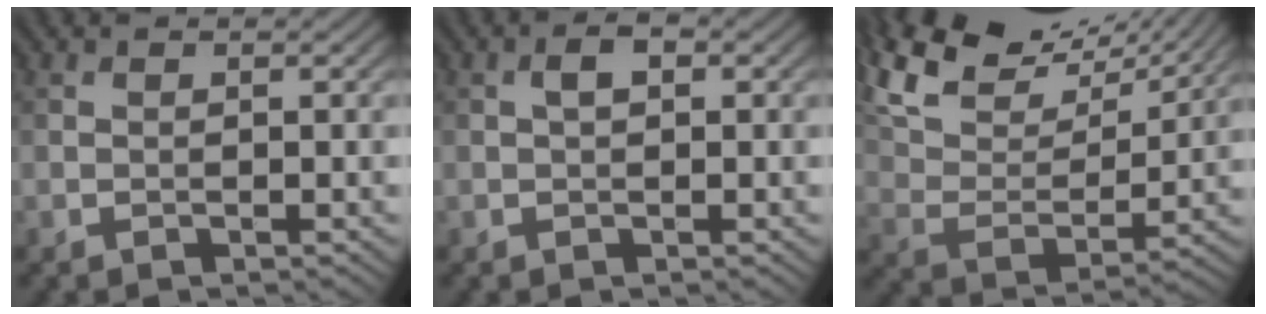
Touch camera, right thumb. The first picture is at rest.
{"total": 1.9, "force": [0.4, 1.0, 1.6], "torque": [-0.026, 0.005, 0.003]}
{"total": 15.9, "force": [12.1, 6.0, 8.5], "torque": [-0.208, 0.030, 0.183]}